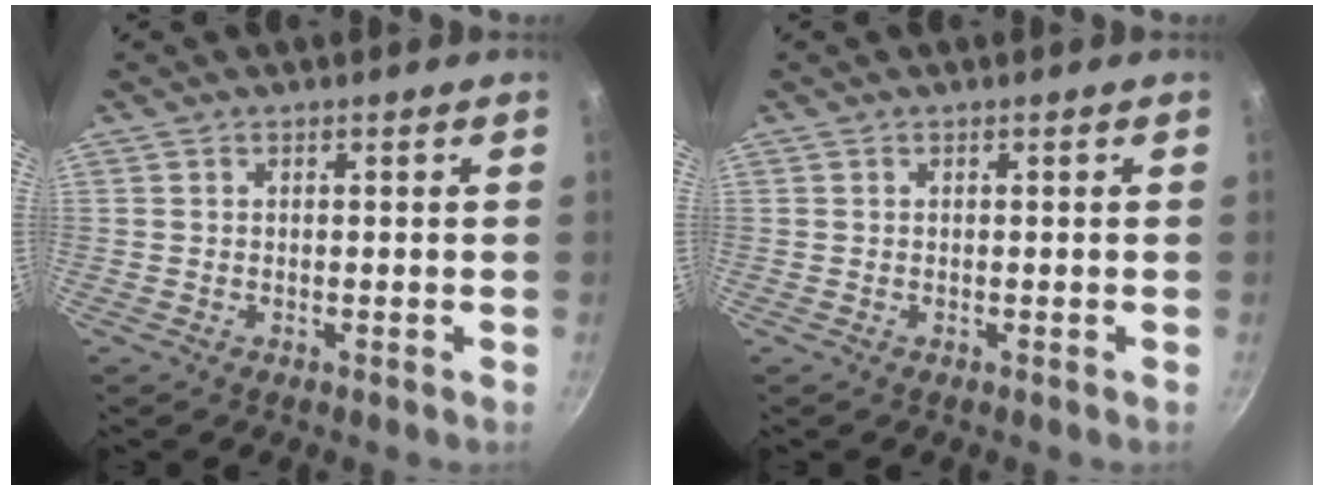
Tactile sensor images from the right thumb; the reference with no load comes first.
{"total": 0.0}